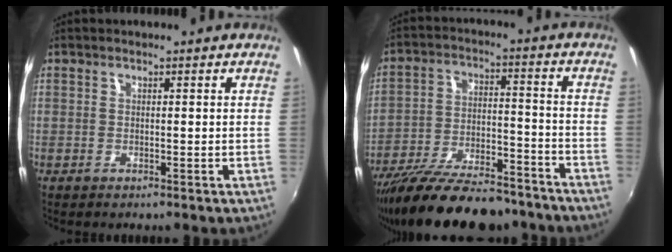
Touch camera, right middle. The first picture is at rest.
{"total": 22.1, "force": [-18.4, 6.6, 10.5], "torque": [-0.195, -0.025, -0.273]}